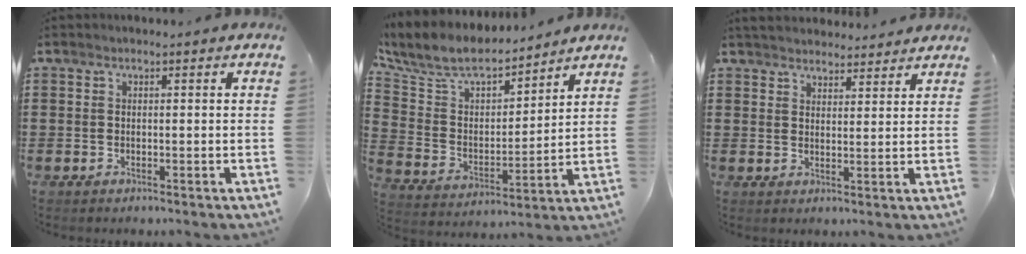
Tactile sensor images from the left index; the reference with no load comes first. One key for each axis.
{"total": 8.2, "fx": 7.2, "fy": 2.5, "fz": 2.9, "tx": -0.094, "ty": -0.044, "tz": 0.124}
{"total": 3.4, "fx": 3.4, "fy": 0.6, "fz": 0.0, "tx": -0.012, "ty": -0.008, "tz": 0.065}